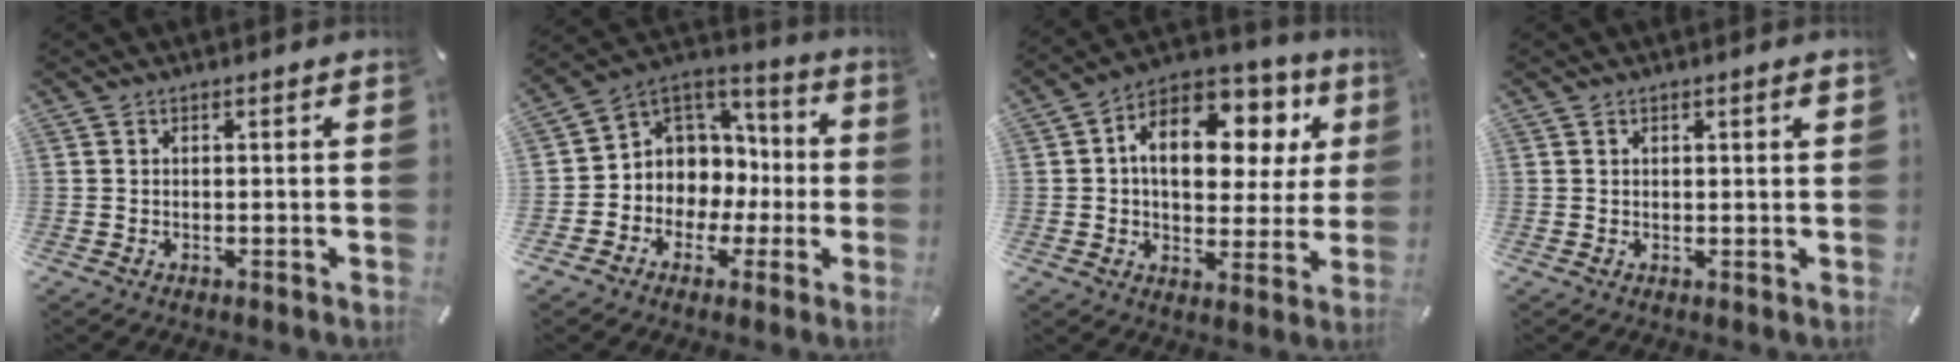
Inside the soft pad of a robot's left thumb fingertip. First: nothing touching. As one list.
[{"total": 7.8, "force": [0.1, 7.8, -0.3], "torque": [-0.002, -0.029, 0.013]}, {"total": 16.4, "force": [5.3, 10.5, 11.4], "torque": [-0.171, -0.022, 0.091]}, {"total": 1.5, "force": [0.7, 0.3, 1.3], "torque": [-0.026, 0.002, 0.010]}]